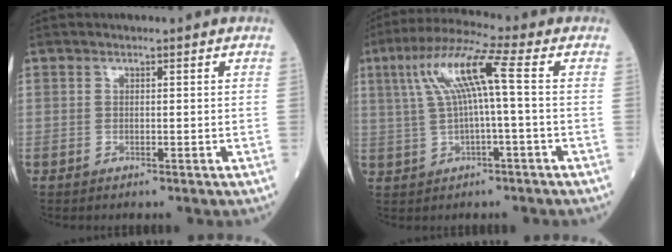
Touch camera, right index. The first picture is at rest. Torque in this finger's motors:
{"motor_torque": [0.83, 0.50, 0.62, 0.21]}